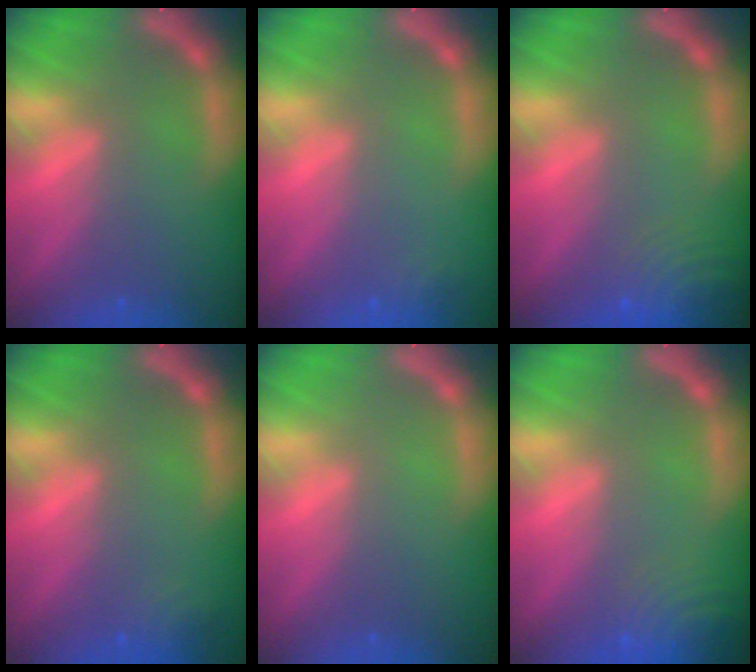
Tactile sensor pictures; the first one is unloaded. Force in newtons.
{"total": 0.9}
{"total": 8.0}
{"total": 1.9}
{"total": 0.0}
{"total": 7.5}